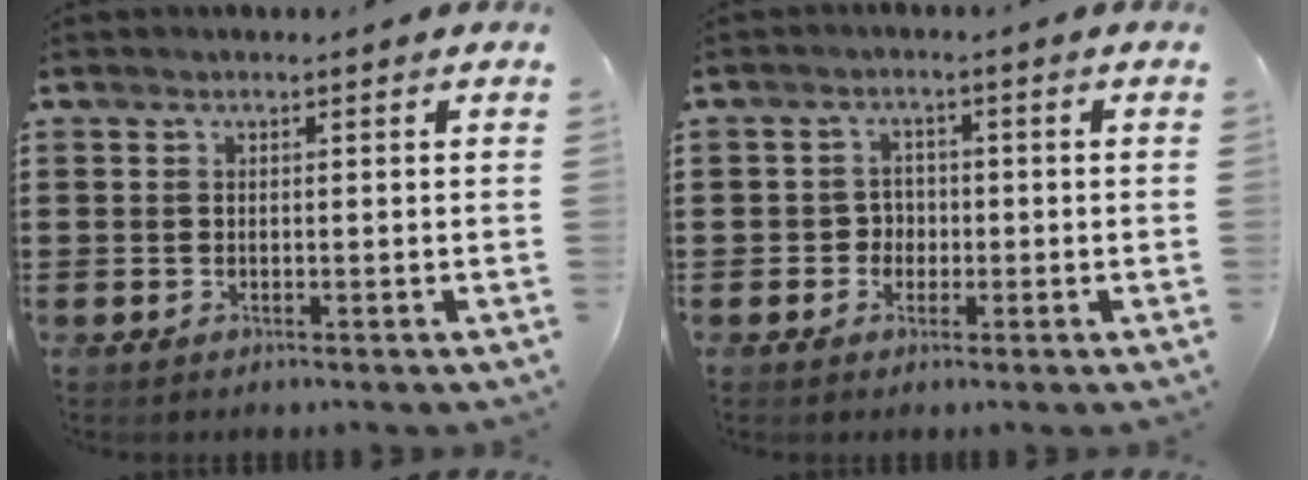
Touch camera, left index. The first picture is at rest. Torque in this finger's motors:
{"motor_torque": [-0.03, 0.25, -0.05, 0.00]}